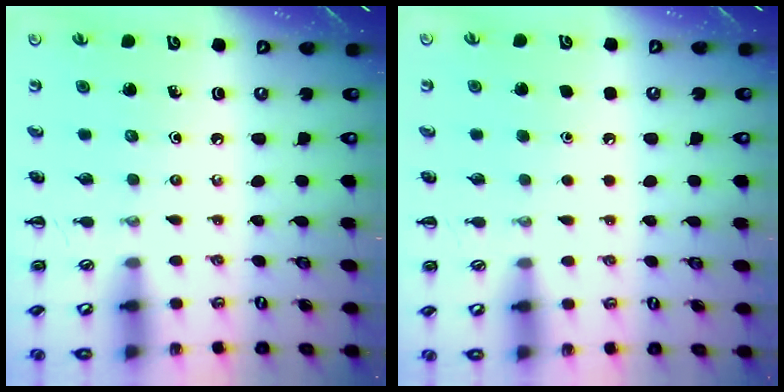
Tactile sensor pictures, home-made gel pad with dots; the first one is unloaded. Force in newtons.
{"total": 1.8, "press": 1.7, "slide": 0.1}